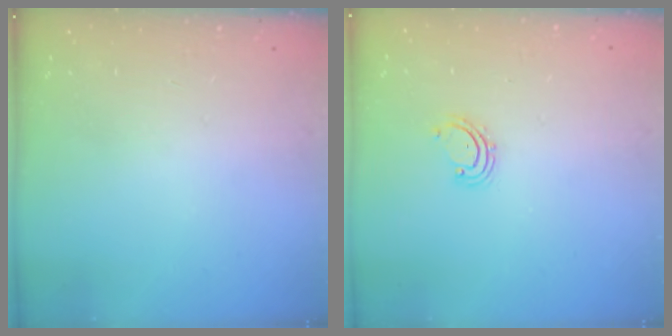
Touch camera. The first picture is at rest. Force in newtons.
{"total": 2.7, "press": 2.6, "slide": 0.5}